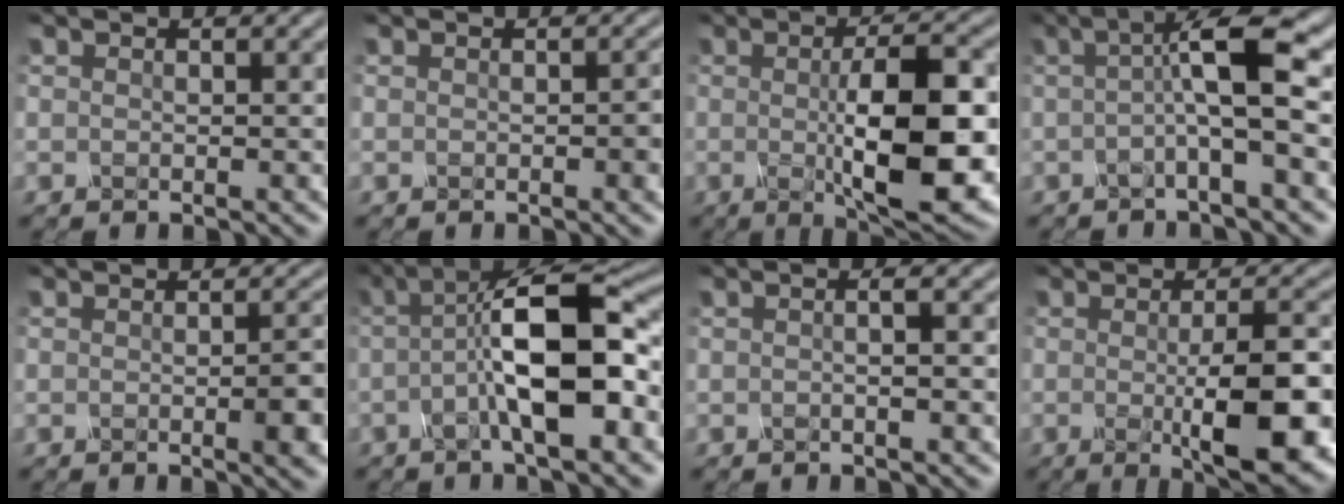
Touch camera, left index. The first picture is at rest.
{"total": 1.5, "force": [-0.5, 0.5, 1.3], "torque": [-0.017, 0.000, -0.006]}
{"total": 10.3, "force": [-0.6, 3.1, 9.8], "torque": [-0.149, -0.011, -0.005]}
{"total": 5.4, "force": [-0.1, 0.8, 5.3], "torque": [-0.086, 0.016, -0.012]}
{"total": 3.2, "force": [-0.8, 0.8, 3.0], "torque": [-0.042, -0.002, -0.010]}
{"total": 9.2, "force": [-1.1, 2.5, 8.8], "torque": [-0.138, 0.024, -0.027]}
{"total": 2.1, "force": [0.3, 0.9, 1.9], "torque": [-0.002, -0.001, -0.016]}
{"total": 8.3, "force": [-1.2, 2.3, 7.9], "torque": [-0.118, -0.010, -0.016]}